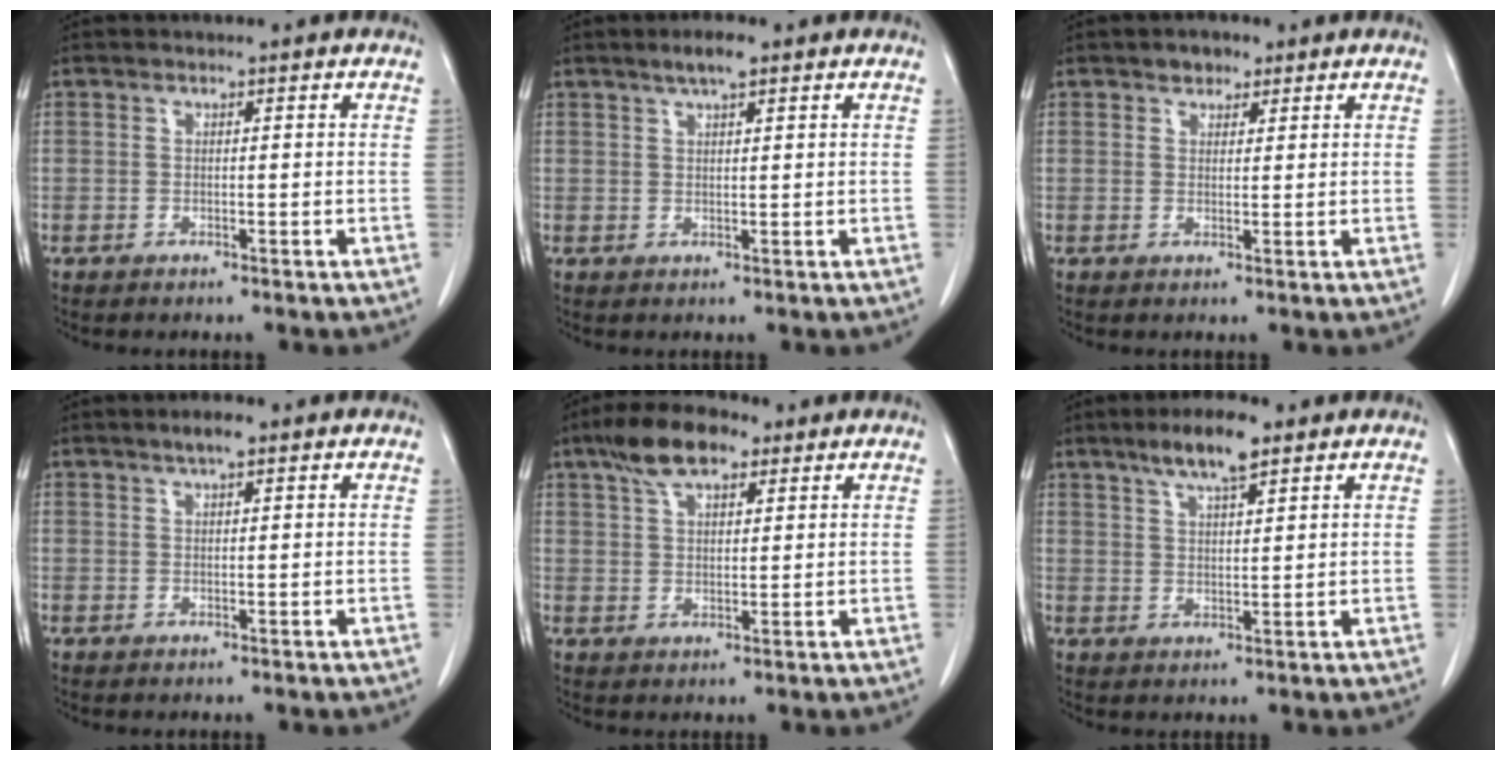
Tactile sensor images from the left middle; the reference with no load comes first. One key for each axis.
{"total": 3.0, "fx": 2.1, "fy": 0.5, "fz": 2.2, "tx": -0.044, "ty": 0.005, "tz": 0.036}
{"total": 2.2, "fx": 1.5, "fy": 1.4, "fz": 0.8, "tx": -0.012, "ty": 0.002, "tz": 0.021}
{"total": 2.2, "fx": 1.5, "fy": 0.3, "fz": 1.5, "tx": -0.032, "ty": 0.004, "tz": 0.024}
{"total": 8.1, "fx": 5.1, "fy": 3.2, "fz": 5.3, "tx": -0.104, "ty": 0.021, "tz": 0.091}
{"total": 6.6, "fx": 4.5, "fy": 1.1, "fz": 4.7, "tx": -0.090, "ty": 0.006, "tz": 0.077}